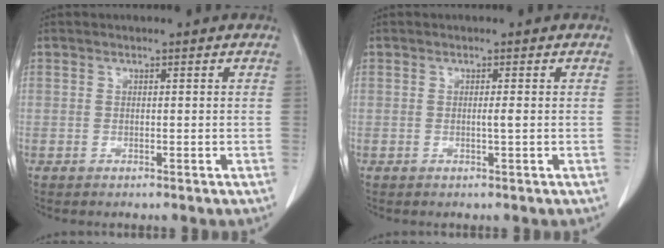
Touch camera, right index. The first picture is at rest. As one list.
[{"total": 0.9, "force": [-0.1, -0.2, 0.8], "torque": [-0.014, -0.002, -0.003]}]